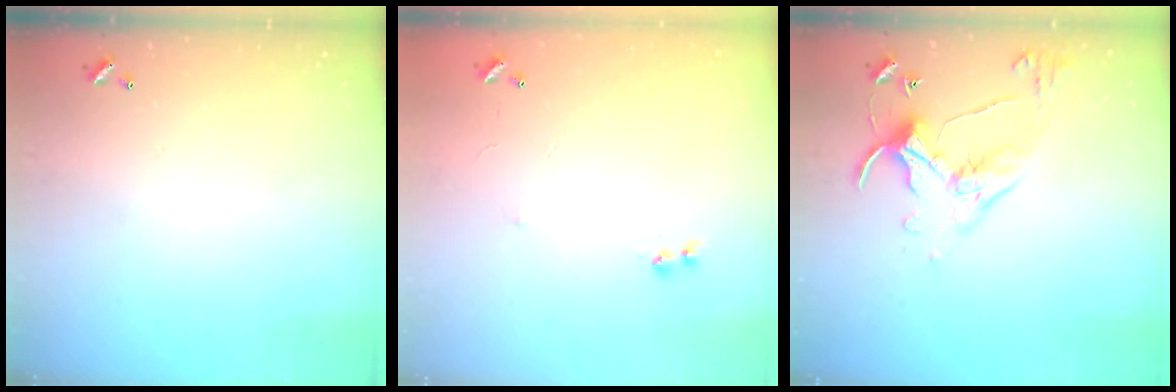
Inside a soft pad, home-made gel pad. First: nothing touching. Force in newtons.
{"total": 6.4, "press": 6.4, "slide": 0.8}
{"total": 6.7, "press": 6.6, "slide": 1.1}